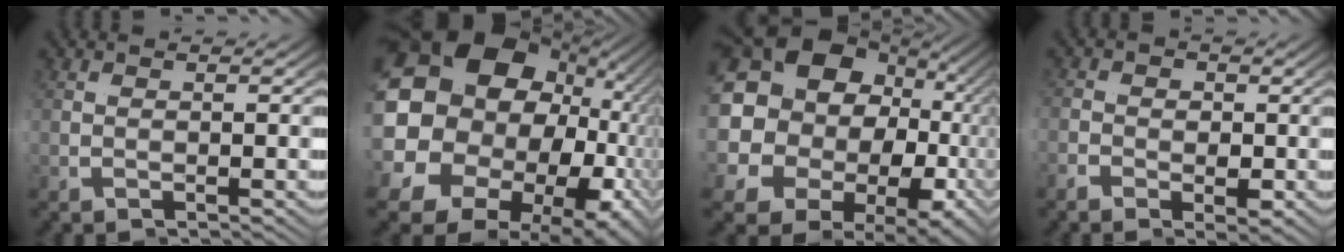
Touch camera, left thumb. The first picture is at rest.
{"total": 22.8, "force": [2.6, 15.3, 16.7], "torque": [-0.309, -0.007, 0.031]}
{"total": 20.1, "force": [3.2, 14.5, 13.6], "torque": [-0.262, 0.005, 0.030]}
{"total": 1.0, "force": [0.5, 0.9, 0.2], "torque": [-0.003, 0.014, -0.009]}